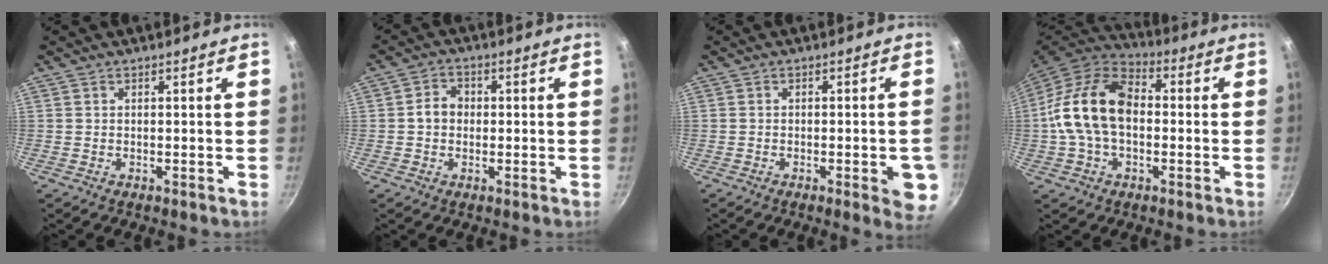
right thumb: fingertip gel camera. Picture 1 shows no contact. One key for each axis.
{"total": 4.0, "fx": -0.2, "fy": 3.4, "fz": 2.2, "tx": -0.018, "ty": 0.014, "tz": -0.009}
{"total": 6.7, "fx": -2.3, "fy": 2.0, "fz": 5.9, "tx": -0.051, "ty": 0.008, "tz": -0.028}
{"total": 17.0, "fx": -0.3, "fy": 11.2, "fz": 12.8, "tx": -0.216, "ty": 0.040, "tz": -0.020}